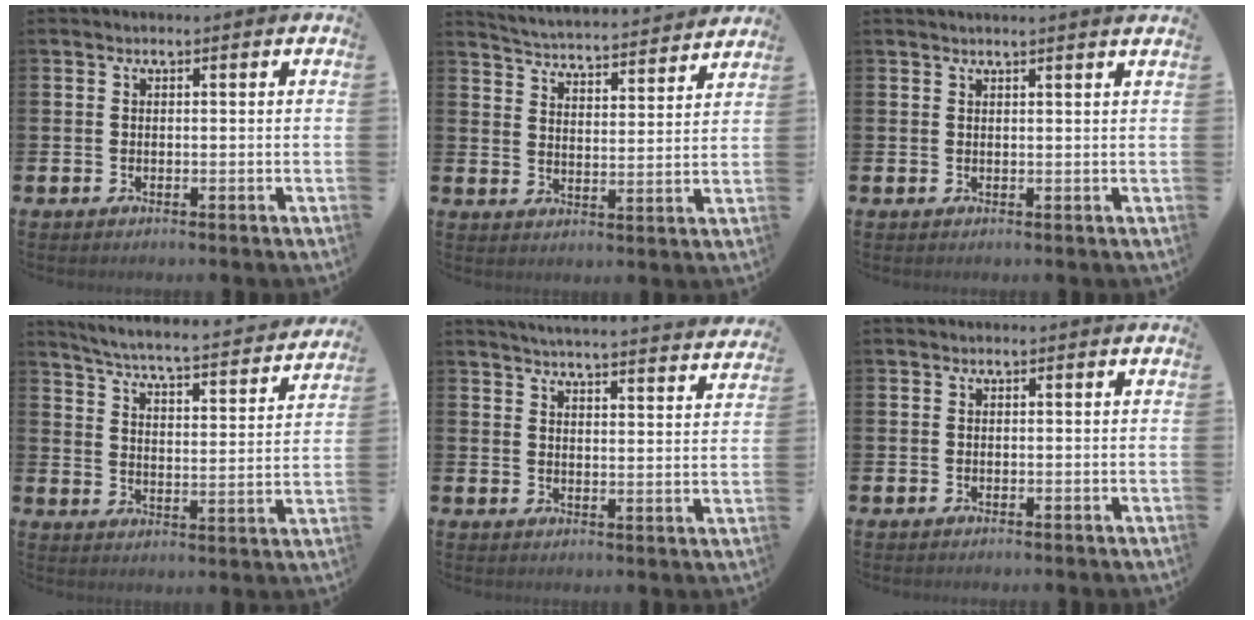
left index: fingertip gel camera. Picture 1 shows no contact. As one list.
[{"total": 4.8, "force": [4.8, 0.2, 0.3], "torque": [-0.030, -0.043, 0.082]}, {"total": 1.1, "force": [1.0, -0.3, 0.2], "torque": [0.002, -0.005, 0.019]}, {"total": 5.2, "force": [4.8, -0.1, 1.8], "torque": [-0.060, -0.045, 0.075]}, {"total": 4.9, "force": [4.9, -0.4, 0.5], "torque": [-0.021, -0.037, 0.084]}, {"total": 0.0}]